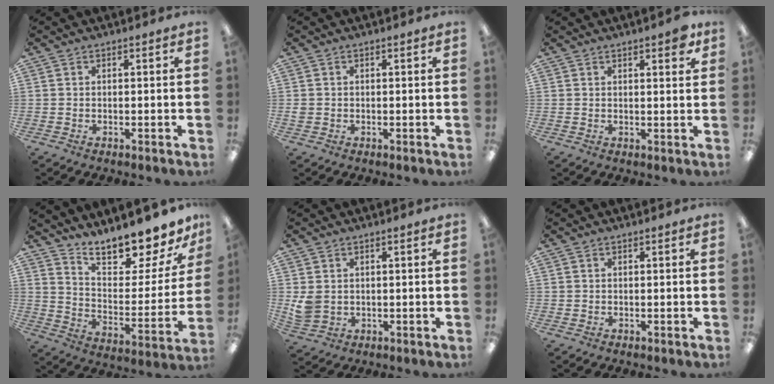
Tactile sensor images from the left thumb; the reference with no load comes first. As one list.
[{"total": 1.0, "force": [0.0, 1.0, 0.4], "torque": [-0.008, 0.004, -0.001]}, {"total": 3.4, "force": [2.4, 0.8, 2.3], "torque": [-0.025, -0.010, 0.036]}, {"total": 15.1, "force": [13.9, 3.0, 4.9], "torque": [-0.083, -0.119, 0.239]}, {"total": 4.0, "force": [1.3, 3.3, 2.0], "torque": [-0.038, -0.003, 0.026]}, {"total": 0.0}]